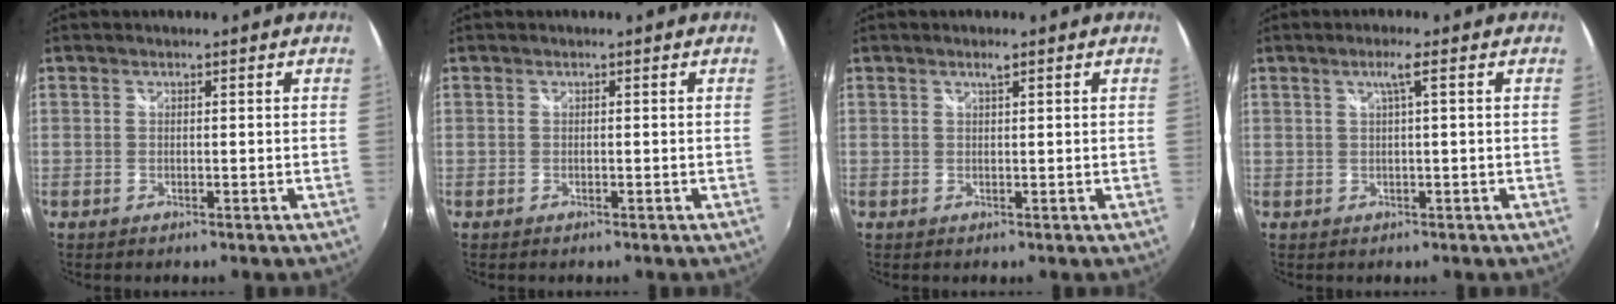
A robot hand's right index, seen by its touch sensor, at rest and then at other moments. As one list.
[{"total": 0.0}, {"total": 1.1, "force": [0.8, -0.2, 0.6], "torque": [-0.007, -0.001, 0.014]}, {"total": 2.5, "force": [0.8, -0.5, 2.3], "torque": [-0.040, 0.001, 0.013]}]